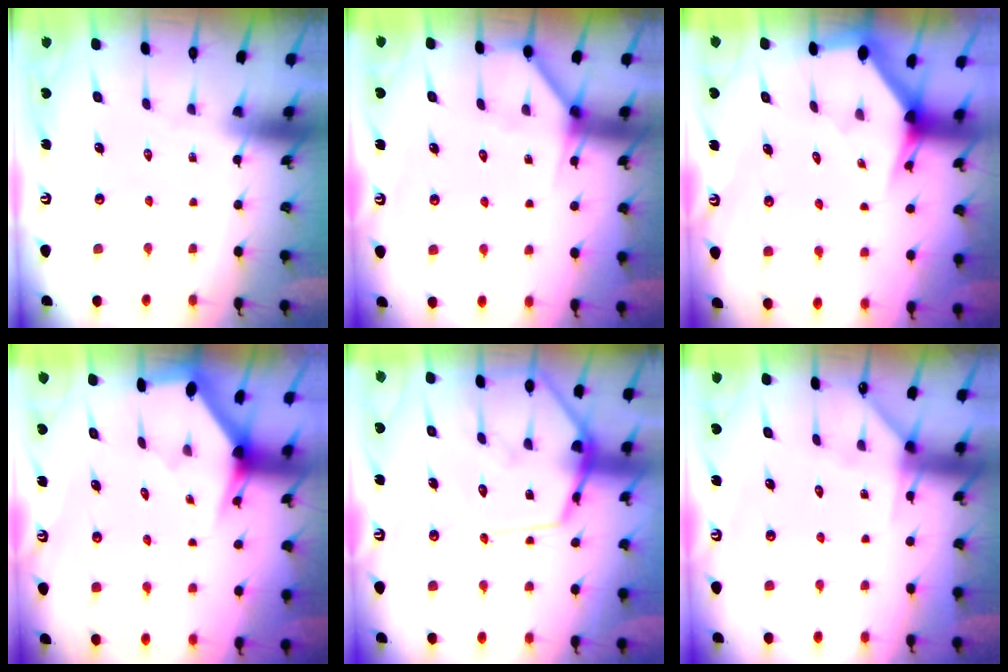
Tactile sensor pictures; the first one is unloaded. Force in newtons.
{"total": 5.3, "press": 5.3, "slide": 0.5}
{"total": 3.0, "press": 3.0, "slide": 0.0}
{"total": 2.9, "press": 2.9, "slide": 0.1}
{"total": 15.0, "press": 15.0, "slide": 1.3}
{"total": 4.9, "press": 4.8, "slide": 0.7}